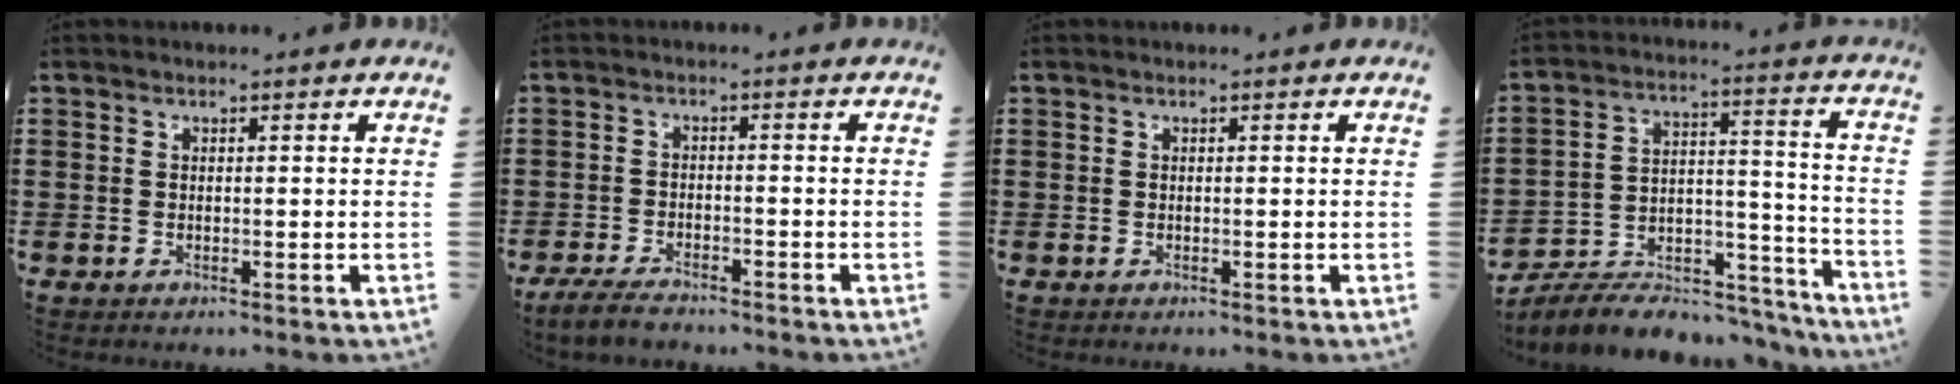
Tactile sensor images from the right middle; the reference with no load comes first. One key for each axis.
{"total": 3.4, "fx": -3.0, "fy": 0.7, "fz": 1.5, "tx": -0.039, "ty": -0.003, "tz": -0.062}
{"total": 0.0}
{"total": 7.6, "fx": -6.9, "fy": 2.3, "fz": 2.1, "tx": -0.035, "ty": 0.016, "tz": -0.133}